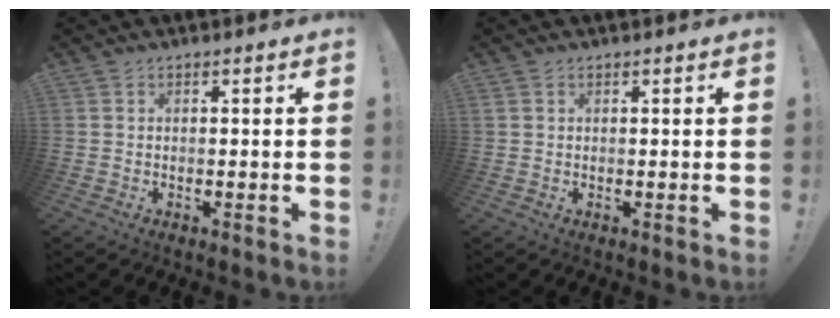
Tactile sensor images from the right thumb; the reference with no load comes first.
{"total": 0.5, "force": [0.3, 0.4, 0.2], "torque": [0.001, -0.001, 0.006]}